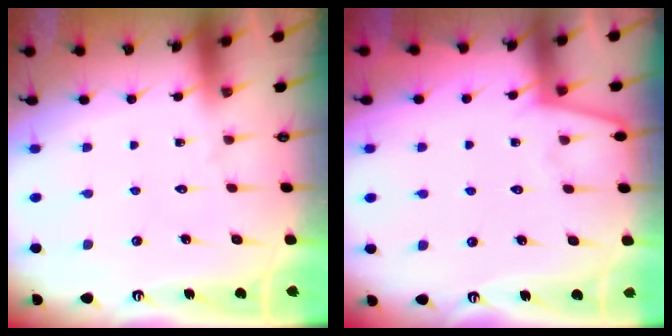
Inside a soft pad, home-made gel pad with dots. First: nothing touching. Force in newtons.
{"total": 2.7, "press": 2.7, "slide": 0.4}